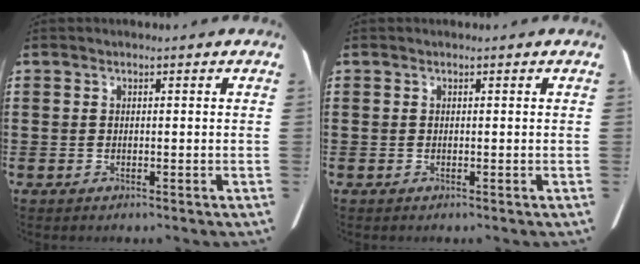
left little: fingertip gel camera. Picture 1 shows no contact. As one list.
[{"total": 0.0}]